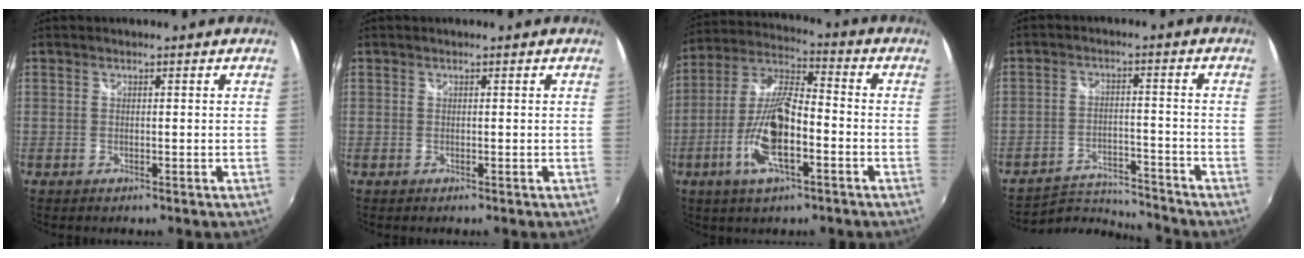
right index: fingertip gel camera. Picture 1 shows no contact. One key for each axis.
{"total": 0.0}
{"total": 14.0, "fx": -5.0, "fy": 4.0, "fz": 12.5, "tx": -0.261, "ty": -0.006, "tz": -0.101}
{"total": 9.4, "fx": -9.4, "fy": 0.4, "fz": 0.7, "tx": -0.034, "ty": 0.007, "tz": -0.154}